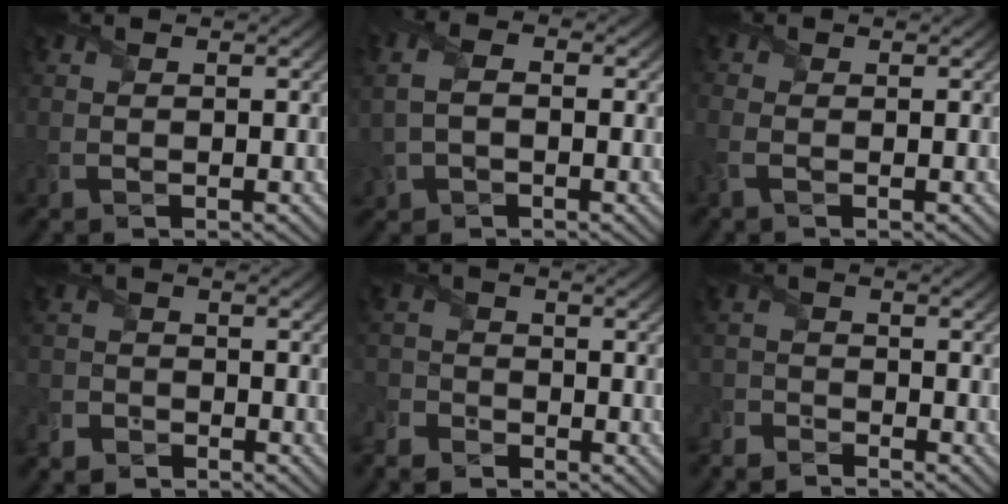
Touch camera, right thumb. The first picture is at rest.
{"total": 5.2, "force": [0.4, 3.7, 3.6], "torque": [-0.085, 0.009, -0.003]}
{"total": 2.4, "force": [-0.6, 1.3, 1.9], "torque": [-0.060, 0.000, -0.018]}
{"total": 3.2, "force": [-3.0, 1.1, 0.1], "torque": [-0.006, 0.000, -0.070]}
{"total": 4.4, "force": [-4.0, 1.7, 0.5], "torque": [-0.022, -0.005, -0.094]}
{"total": 3.7, "force": [-3.7, 0.1, 0.1], "torque": [-0.002, -0.005, -0.088]}